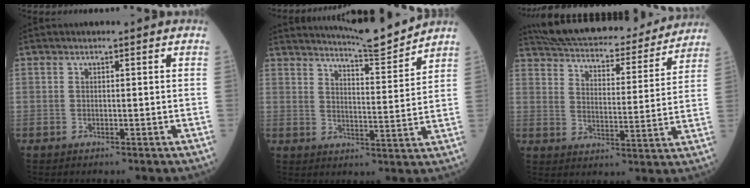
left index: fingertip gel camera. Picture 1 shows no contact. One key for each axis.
{"total": 9.5, "fx": 9.2, "fy": -1.0, "fz": 2.0, "tx": -0.042, "ty": -0.017, "tz": 0.141}
{"total": 23.3, "fx": 21.2, "fy": 5.1, "fz": 8.2, "tx": -0.137, "ty": 0.000, "tz": 0.291}